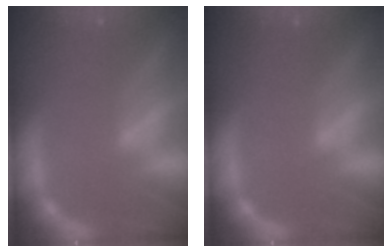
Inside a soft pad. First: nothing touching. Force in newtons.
{"total": 0.0}